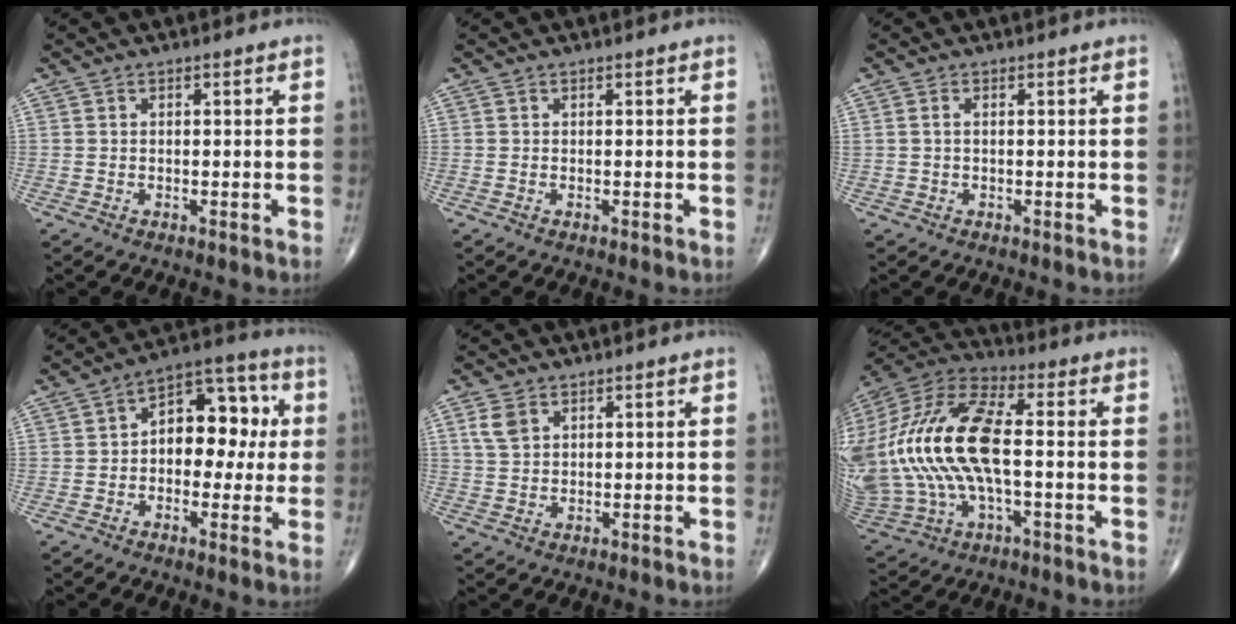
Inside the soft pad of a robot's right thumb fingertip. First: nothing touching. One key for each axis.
{"total": 0.0}
{"total": 1.1, "fx": 0.2, "fy": 0.6, "fz": 0.9, "tx": -0.022, "ty": 0.003, "tz": 0.005}
{"total": 12.9, "fx": 0.8, "fy": 8.2, "fz": 9.9, "tx": -0.093, "ty": 0.036, "tz": -0.001}
{"total": 3.8, "fx": 1.8, "fy": 2.5, "fz": 2.2, "tx": -0.039, "ty": -0.002, "tz": 0.042}
{"total": 28.5, "fx": -0.4, "fy": 14.0, "fz": 24.8, "tx": -0.593, "ty": 0.027, "tz": 0.003}